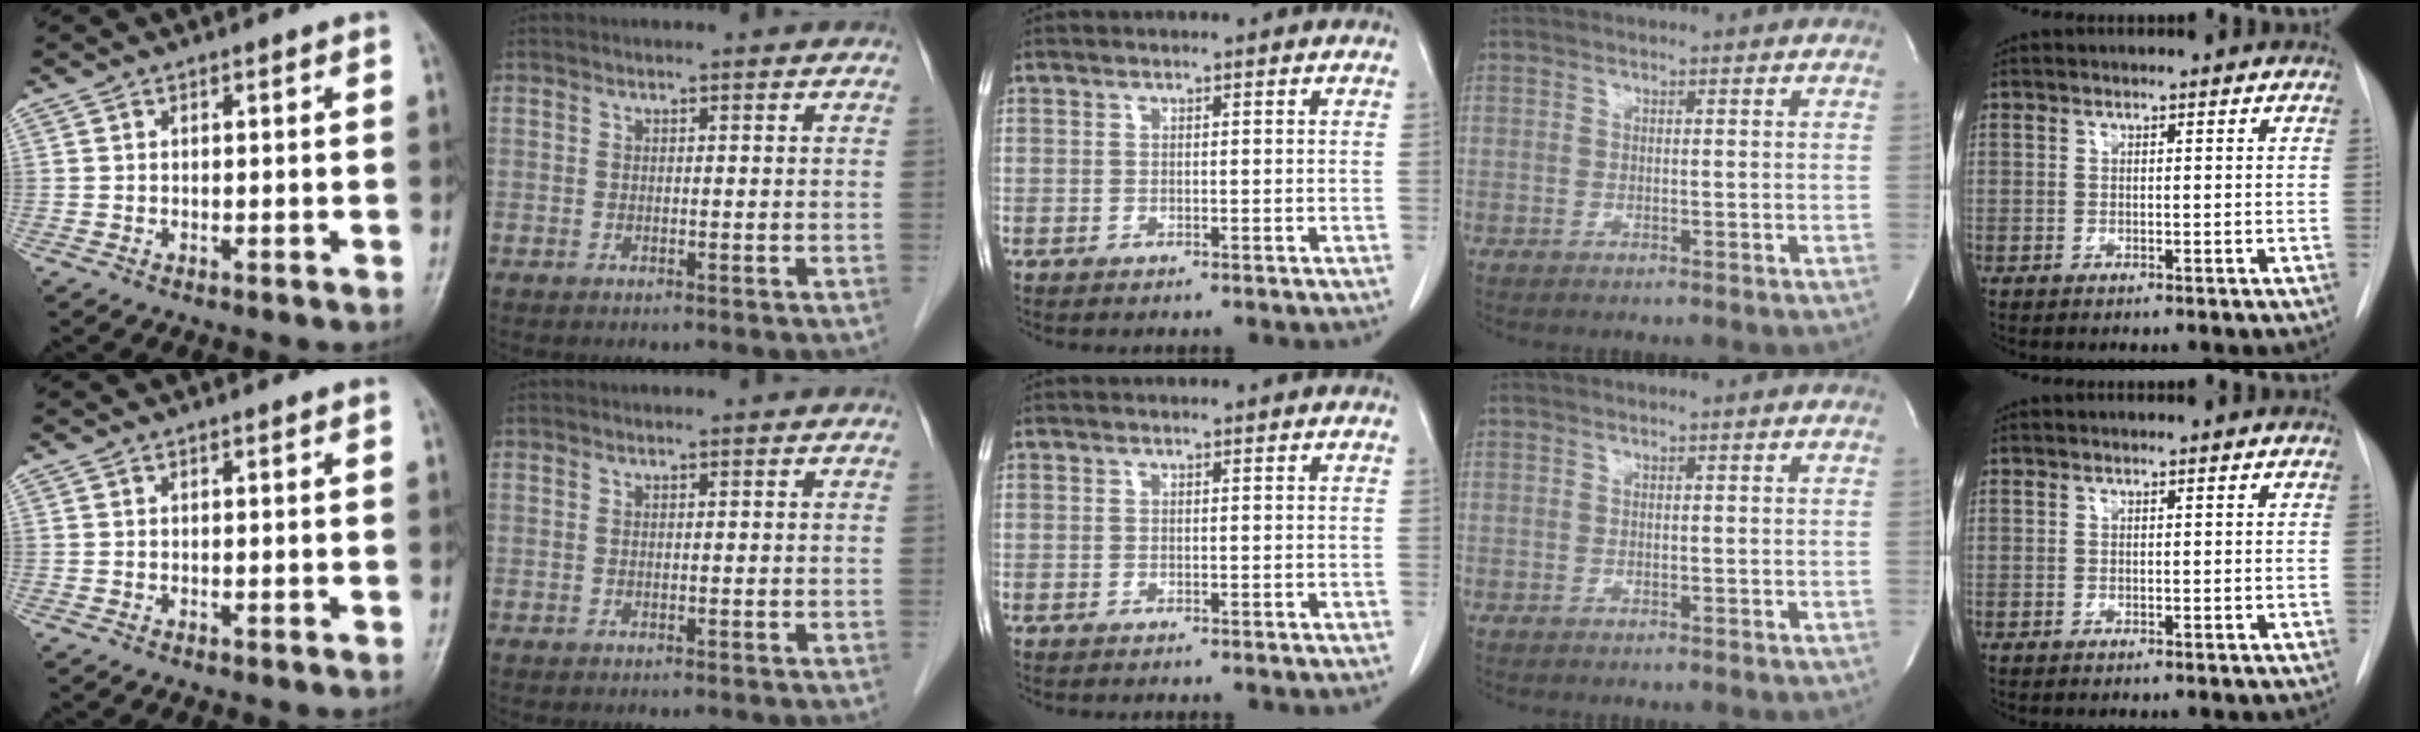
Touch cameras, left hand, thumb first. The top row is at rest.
{}